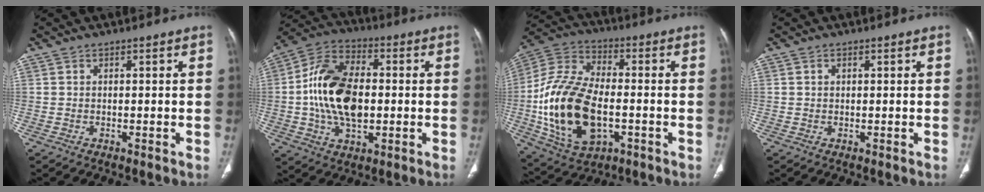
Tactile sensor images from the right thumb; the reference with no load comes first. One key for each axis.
{"total": 17.0, "fx": -0.4, "fy": 10.3, "fz": 13.5, "tx": -0.239, "ty": 0.021, "tz": -0.010}
{"total": 21.1, "fx": -3.6, "fy": 12.2, "fz": 16.9, "tx": -0.332, "ty": 0.015, "tz": -0.057}
{"total": 0.7, "fx": 0.3, "fy": 0.5, "fz": 0.4, "tx": -0.006, "ty": 0.000, "tz": 0.005}